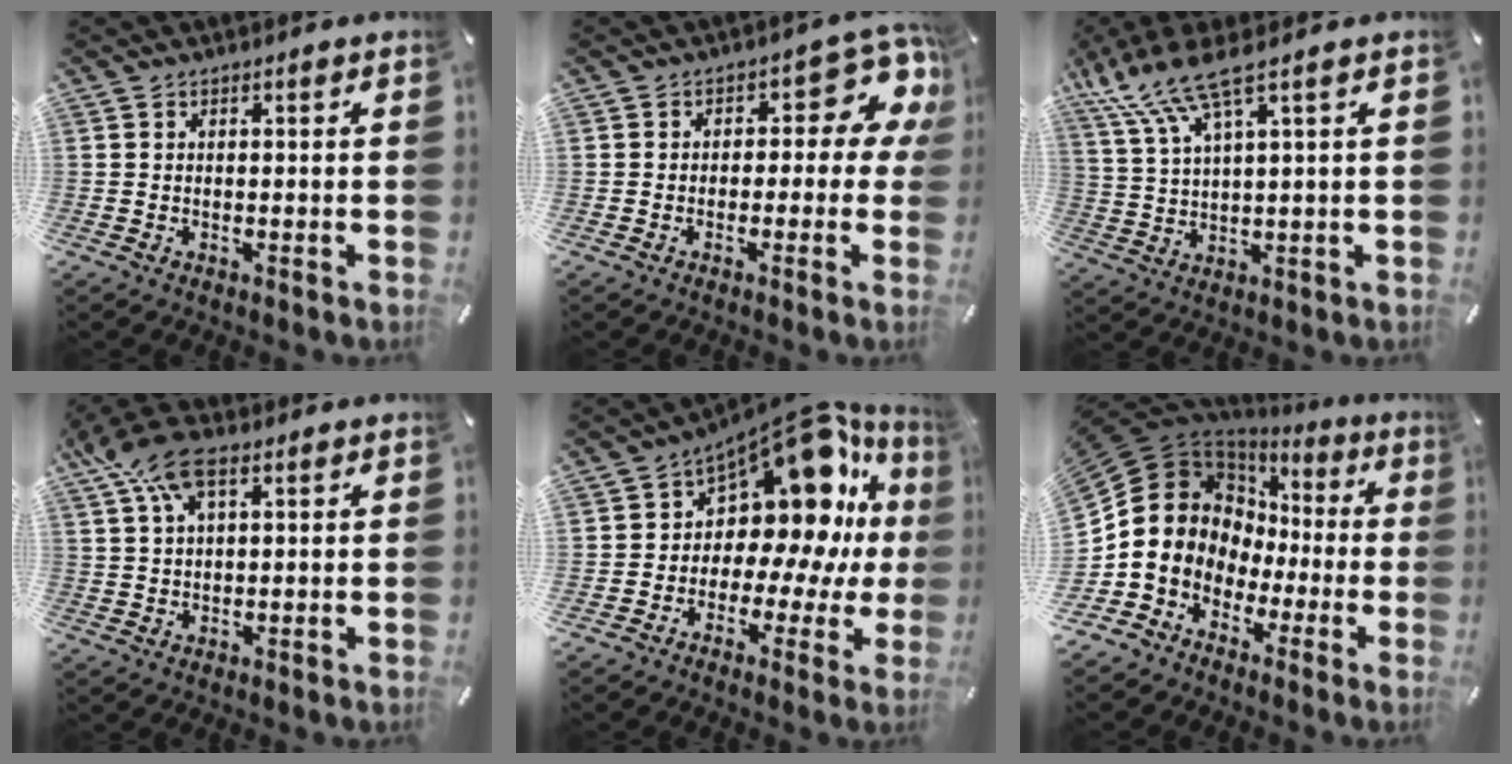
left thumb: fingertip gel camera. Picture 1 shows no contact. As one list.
[{"total": 10.5, "force": [3.4, 5.7, 8.1], "torque": [-0.096, -0.023, 0.057]}, {"total": 11.4, "force": [6.9, 3.3, 8.5], "torque": [-0.194, -0.018, 0.124]}, {"total": 10.8, "force": [5.1, 5.5, 7.7], "torque": [-0.174, -0.005, 0.093]}, {"total": 15.4, "force": [7.0, 9.4, 10.0], "torque": [-0.146, -0.083, 0.114]}, {"total": 11.0, "force": [-0.7, 10.6, 2.6], "torque": [-0.092, -0.032, -0.009]}]